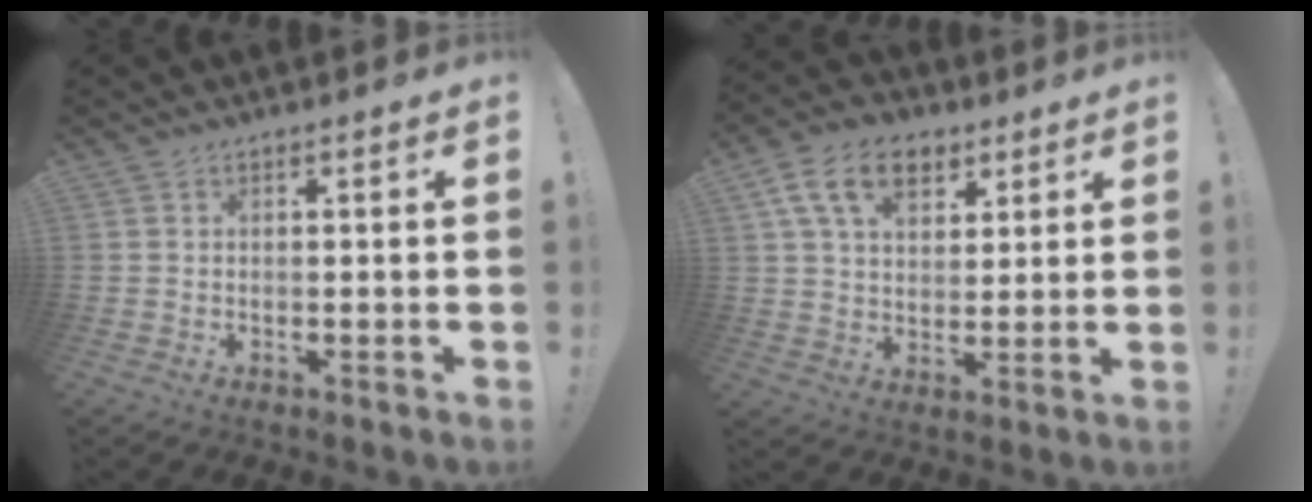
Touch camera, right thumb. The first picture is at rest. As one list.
[{"total": 13.4, "force": [6.4, 8.9, 7.7], "torque": [-0.127, -0.011, 0.122]}]